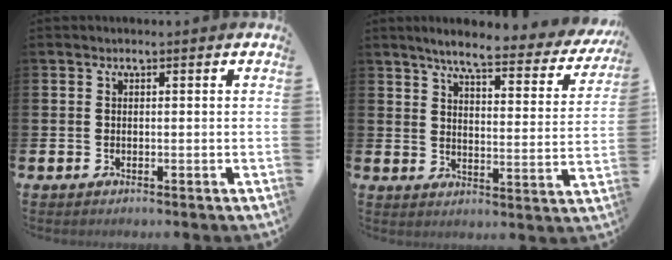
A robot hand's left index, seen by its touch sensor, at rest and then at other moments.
{"total": 5.8, "force": [4.9, 0.7, 2.9], "torque": [-0.066, -0.039, 0.074]}